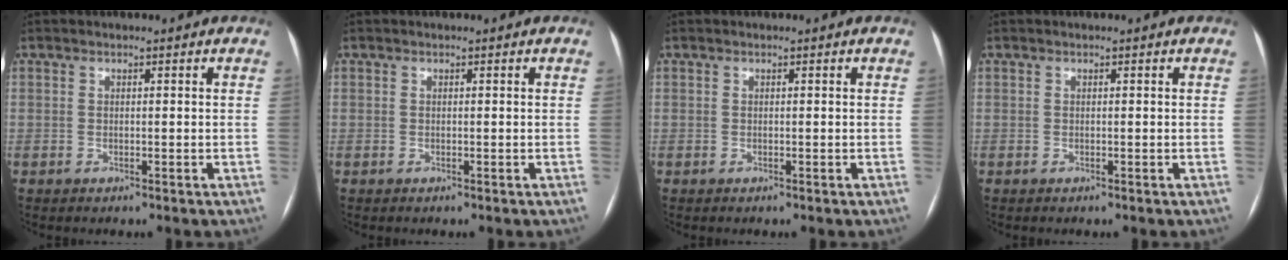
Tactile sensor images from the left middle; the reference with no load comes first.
{"total": 0.0}
{"total": 0.0}
{"total": 0.0}